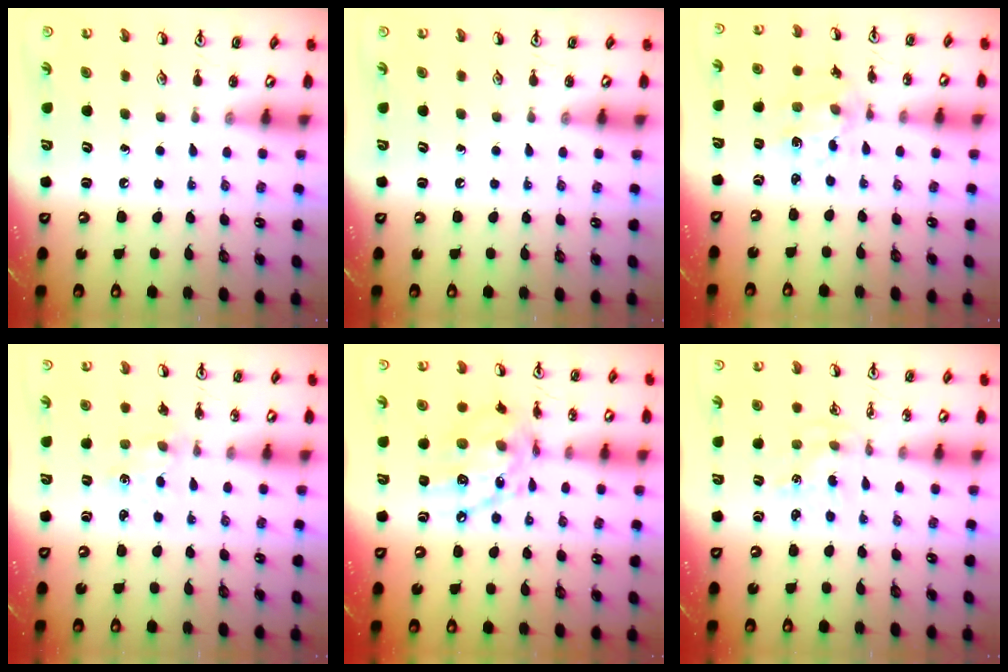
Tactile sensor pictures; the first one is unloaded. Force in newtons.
{"total": 0.0}
{"total": 2.9, "press": 2.8, "slide": 0.9}
{"total": 0.0}
{"total": 15.0, "press": 15.0, "slide": 0.8}
{"total": 0.7, "press": 0.6, "slide": 0.2}